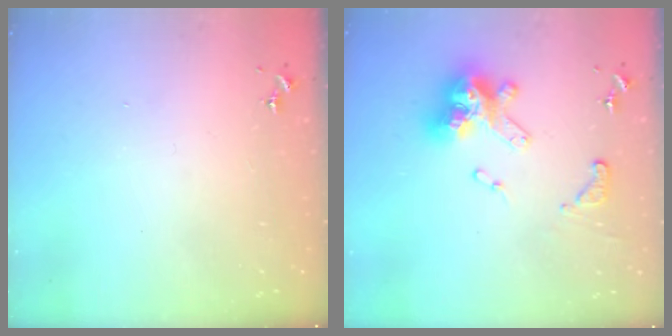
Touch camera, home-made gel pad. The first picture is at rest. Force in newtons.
{"total": 16.9, "press": 16.8, "slide": 1.6}